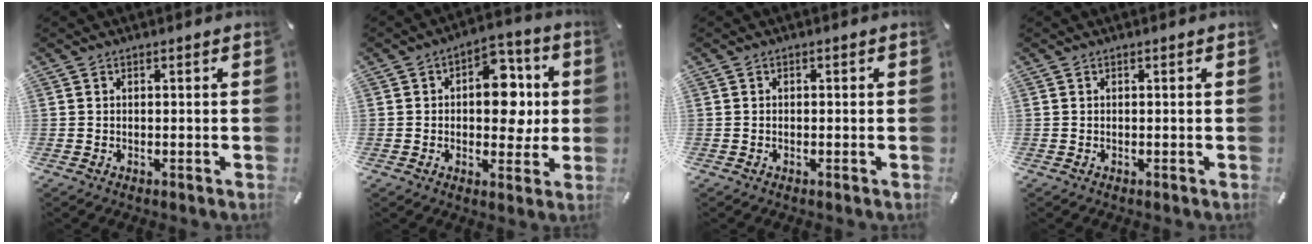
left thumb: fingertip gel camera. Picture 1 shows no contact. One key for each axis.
{"total": 12.2, "fx": 0.9, "fy": 8.3, "fz": 8.9, "tx": -0.106, "ty": 0.001, "tz": 0.014}
{"total": 0.6, "fx": -0.2, "fy": 0.5, "fz": 0.3, "tx": -0.004, "ty": 0.003, "tz": -0.005}
{"total": 0.0}